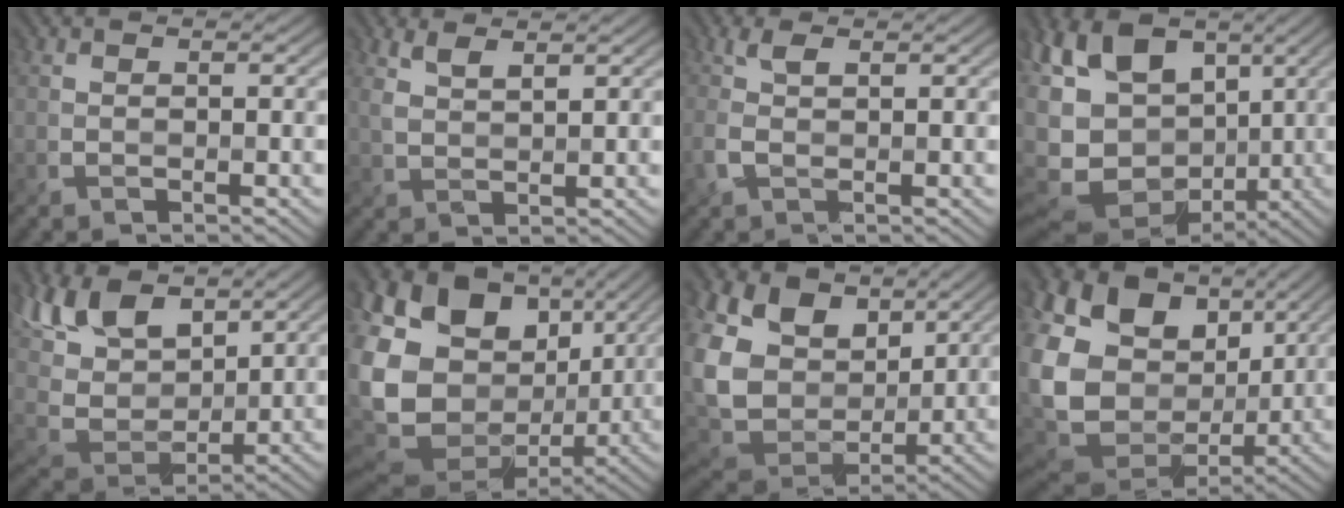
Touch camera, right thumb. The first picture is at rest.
{"total": 2.8, "force": [2.0, 0.5, 1.9], "torque": [-0.048, 0.001, 0.045]}
{"total": 2.0, "force": [0.4, 0.6, 1.9], "torque": [-0.049, 0.005, 0.007]}
{"total": 16.4, "force": [0.0, 10.9, 12.2], "torque": [-0.271, -0.006, 0.030]}
{"total": 11.7, "force": [6.1, 6.2, 7.8], "torque": [-0.198, 0.017, 0.113]}
{"total": 20.6, "force": [1.7, 15.7, 13.3], "torque": [-0.315, -0.018, 0.074]}
{"total": 16.0, "force": [4.4, 12.2, 9.3], "torque": [-0.258, 0.008, 0.109]}
{"total": 20.0, "force": [3.3, 15.7, 11.9], "torque": [-0.309, -0.009, 0.097]}